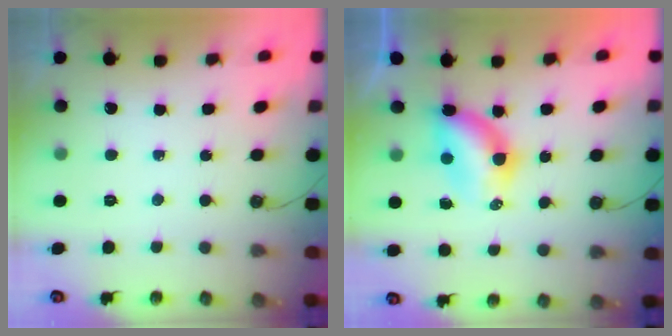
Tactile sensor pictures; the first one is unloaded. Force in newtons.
{"total": 5.9, "press": 5.9, "slide": 0.4}